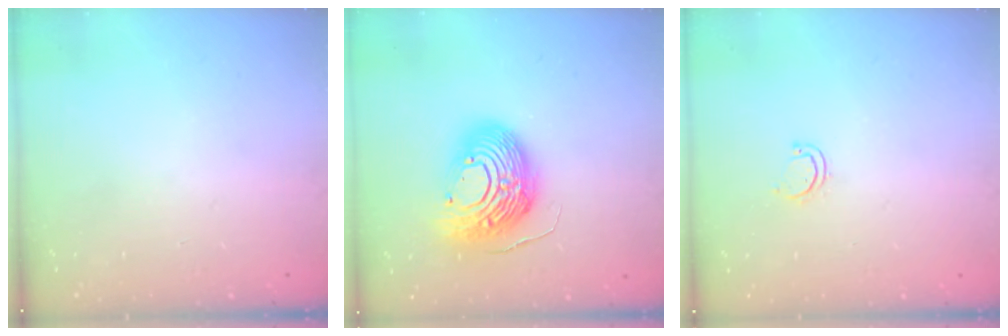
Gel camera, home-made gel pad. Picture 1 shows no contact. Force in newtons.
{"total": 17.0, "press": 16.9, "slide": 1.5}
{"total": 4.6, "press": 4.4, "slide": 1.2}